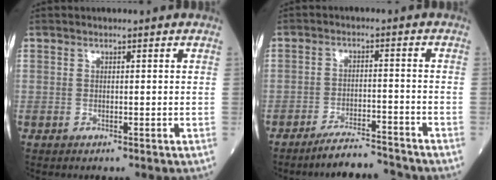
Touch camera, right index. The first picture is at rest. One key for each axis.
{"total": 5.9, "fx": -5.7, "fy": 0.2, "fz": 1.5, "tx": -0.023, "ty": -0.006, "tz": -0.100}